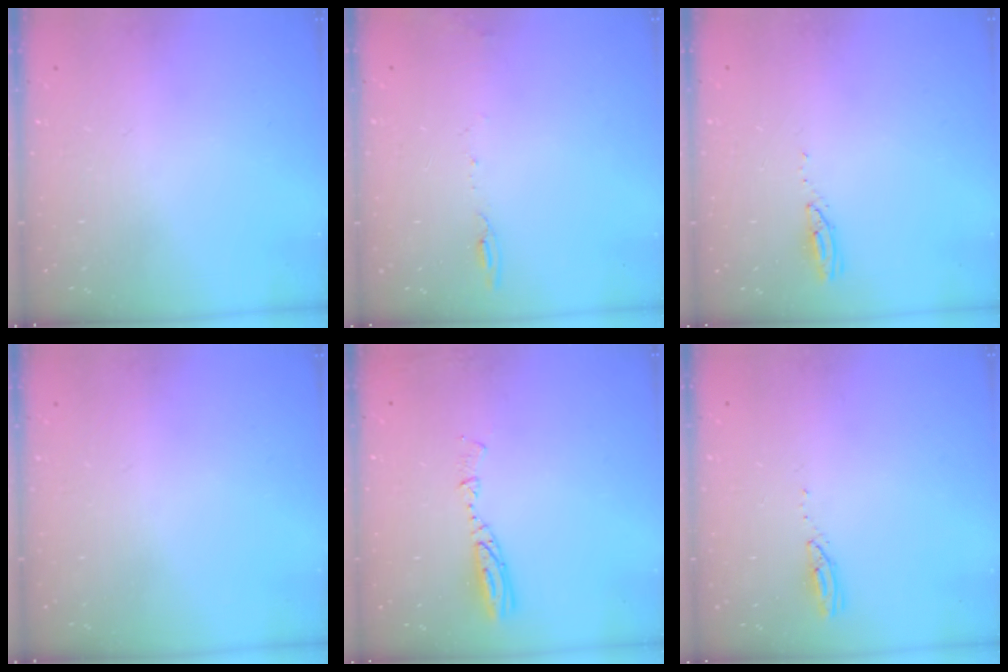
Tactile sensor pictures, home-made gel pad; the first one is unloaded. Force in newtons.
{"total": 5.6, "press": 5.5, "slide": 0.7}
{"total": 3.1, "press": 3.1, "slide": 0.4}
{"total": 0.0}
{"total": 5.7, "press": 5.7, "slide": 0.5}
{"total": 2.9, "press": 2.8, "slide": 0.4}